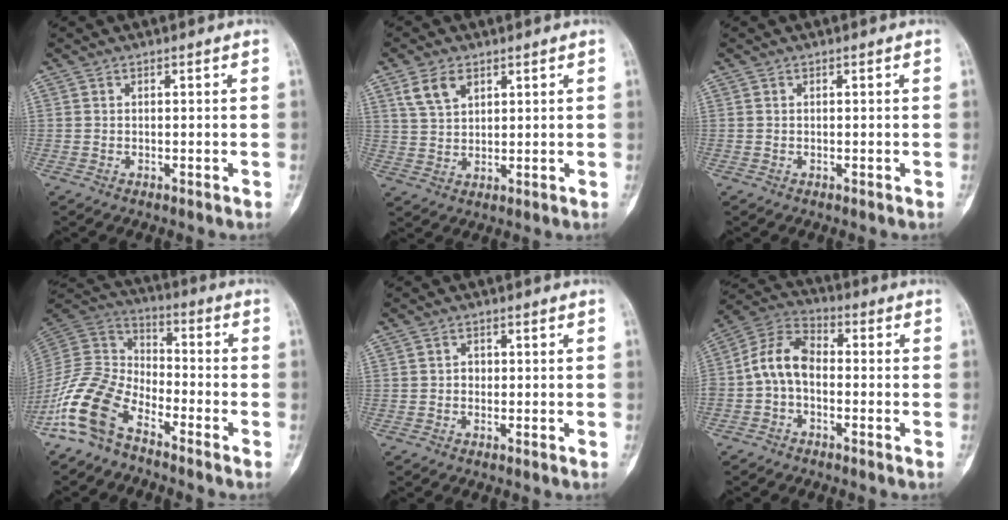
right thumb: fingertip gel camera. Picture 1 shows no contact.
{"total": 5.6, "force": [3.1, 3.3, 3.3], "torque": [-0.056, -0.009, 0.065]}
{"total": 0.0}
{"total": 13.4, "force": [-8.8, 6.7, 7.6], "torque": [-0.156, 0.067, -0.186]}
{"total": 1.2, "force": [0.0, 1.1, 0.6], "torque": [-0.004, 0.004, -0.003]}
{"total": 9.0, "force": [-1.3, 5.8, 6.8], "torque": [-0.123, 0.034, -0.039]}